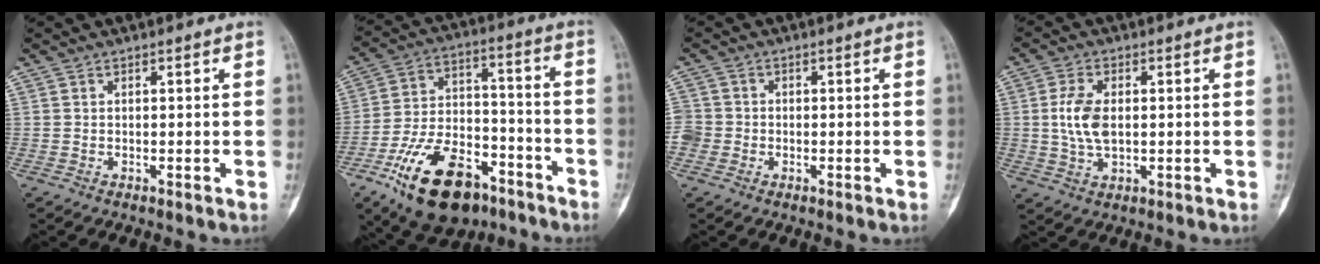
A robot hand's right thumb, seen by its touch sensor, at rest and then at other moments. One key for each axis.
{"total": 20.3, "fx": -11.6, "fy": 10.7, "fz": 12.7, "tx": -0.215, "ty": 0.072, "tz": -0.193}
{"total": 4.4, "fx": -1.0, "fy": 4.1, "fz": 1.2, "tx": -0.024, "ty": 0.011, "tz": -0.022}
{"total": 7.0, "fx": 0.5, "fy": 4.0, "fz": 5.8, "tx": -0.122, "ty": -0.002, "tz": 0.009}